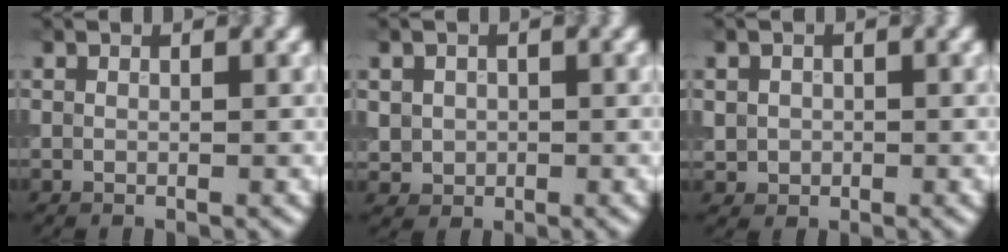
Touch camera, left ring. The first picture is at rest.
{"total": 1.8, "force": [0.0, 1.8, 0.5], "torque": [-0.007, -0.005, 0.004]}
{"total": 1.5, "force": [0.0, 1.4, 0.4], "torque": [-0.001, -0.005, 0.001]}